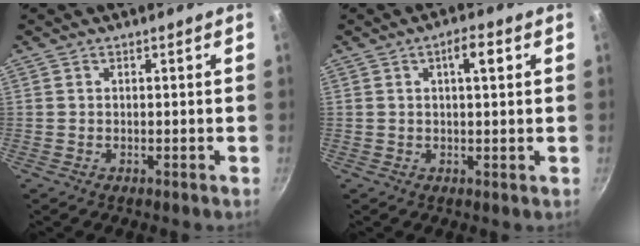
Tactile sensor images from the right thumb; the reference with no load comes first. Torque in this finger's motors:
{"motor_torque": [0.97, 0.76, 0.63, 0.19, -0.01]}